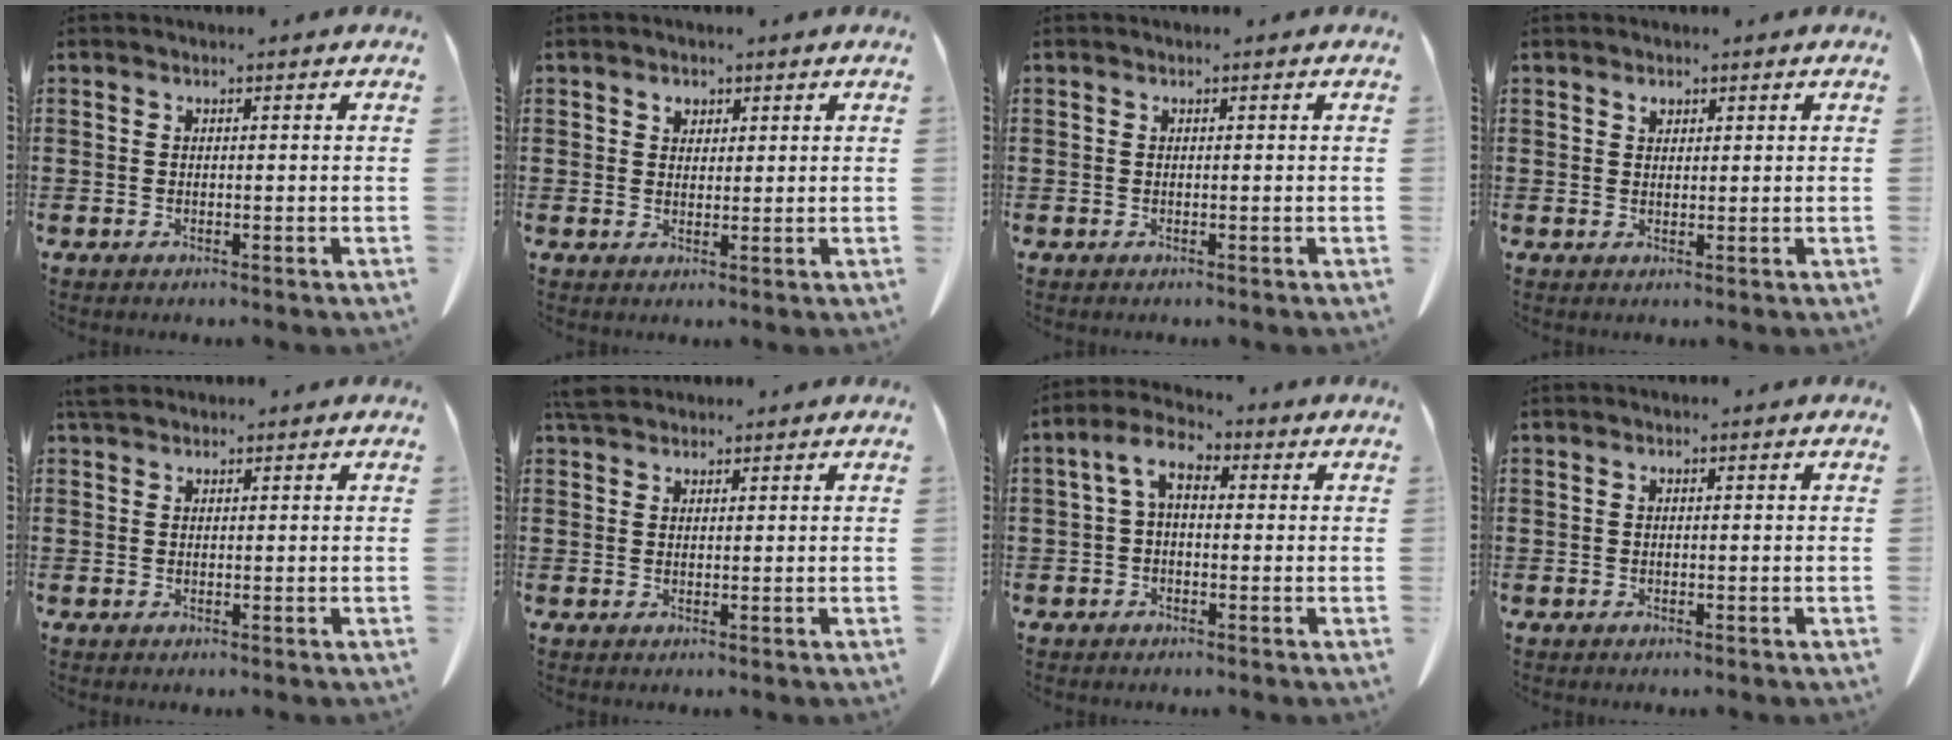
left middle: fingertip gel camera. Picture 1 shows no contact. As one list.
[{"total": 1.6, "force": [1.1, 1.0, 0.5], "torque": [-0.006, -0.001, 0.020]}, {"total": 0.0}, {"total": 1.1, "force": [0.8, 0.6, 0.5], "torque": [-0.005, -0.004, 0.016]}, {"total": 1.9, "force": [1.6, 0.7, 0.8], "torque": [-0.022, 0.003, 0.032]}, {"total": 3.1, "force": [2.7, 1.1, 1.2], "torque": [-0.032, 0.003, 0.054]}, {"total": 5.2, "force": [0.5, 3.0, 4.3], "torque": [-0.095, 0.012, 0.003]}, {"total": 0.0}]